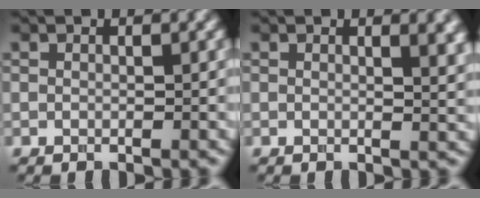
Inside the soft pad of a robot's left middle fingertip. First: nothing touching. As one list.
[{"total": 3.4, "force": [1.5, 1.3, 2.7], "torque": [-0.021, 0.001, 0.019]}]